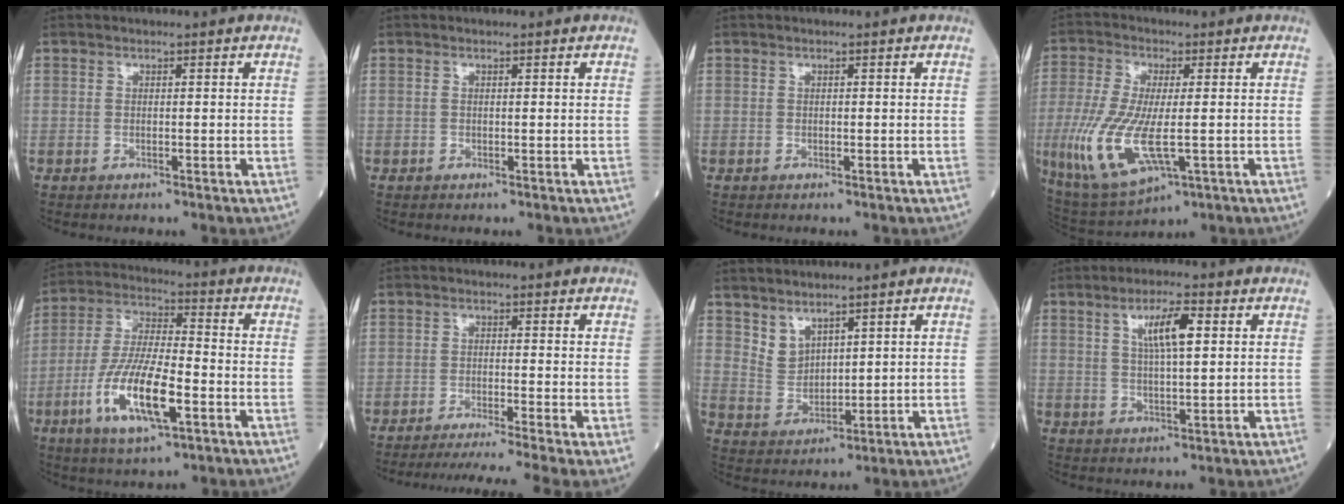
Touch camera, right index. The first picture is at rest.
{"total": 0.0}
{"total": 0.0}
{"total": 13.0, "force": [-2.8, 4.5, 11.8], "torque": [-0.258, -0.026, -0.041]}
{"total": 13.5, "force": [-4.8, 3.0, 12.2], "torque": [-0.248, -0.010, -0.087]}
{"total": 9.7, "force": [-7.8, -1.5, 5.5], "torque": [-0.071, -0.019, -0.119]}
{"total": 4.2, "force": [3.2, 2.1, 1.6], "torque": [-0.039, 0.003, 0.078]}
{"total": 6.2, "force": [2.2, 1.0, 5.8], "torque": [-0.105, 0.006, 0.039]}